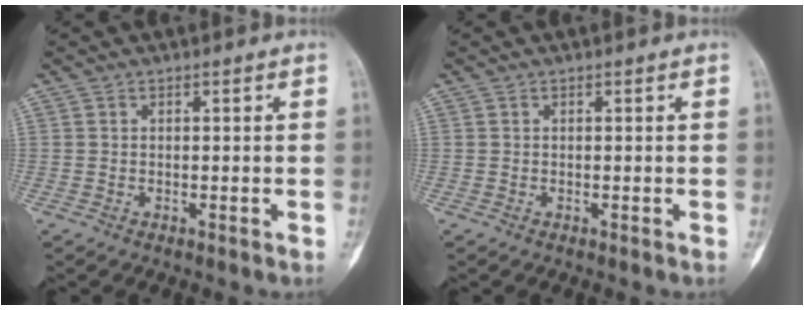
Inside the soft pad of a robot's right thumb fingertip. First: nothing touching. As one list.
[{"total": 0.0}]